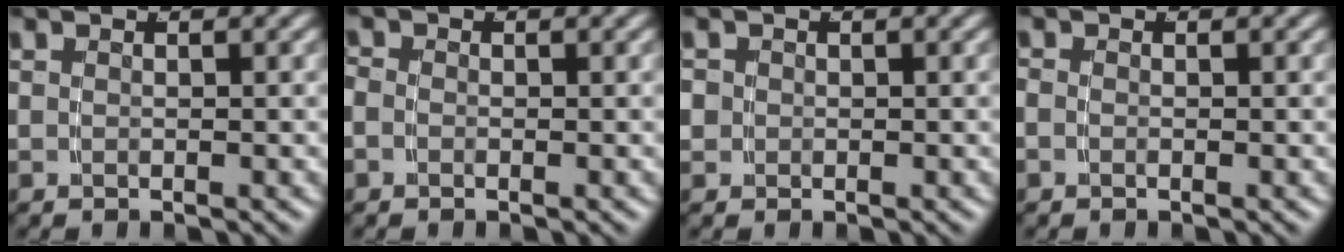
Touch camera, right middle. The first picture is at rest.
{"total": 1.4, "force": [-0.3, 1.3, 0.6], "torque": [-0.020, -0.003, -0.010]}
{"total": 1.6, "force": [-0.2, 1.5, 0.4], "torque": [-0.017, -0.008, -0.001]}
{"total": 0.8, "force": [-0.4, 0.6, 0.4], "torque": [-0.013, -0.003, -0.008]}